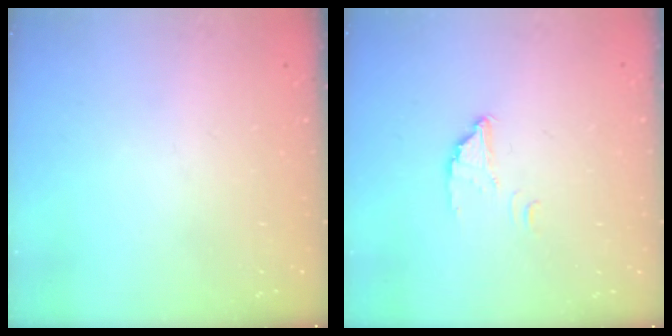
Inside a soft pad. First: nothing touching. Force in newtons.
{"total": 2.8, "press": 2.8, "slide": 0.1}